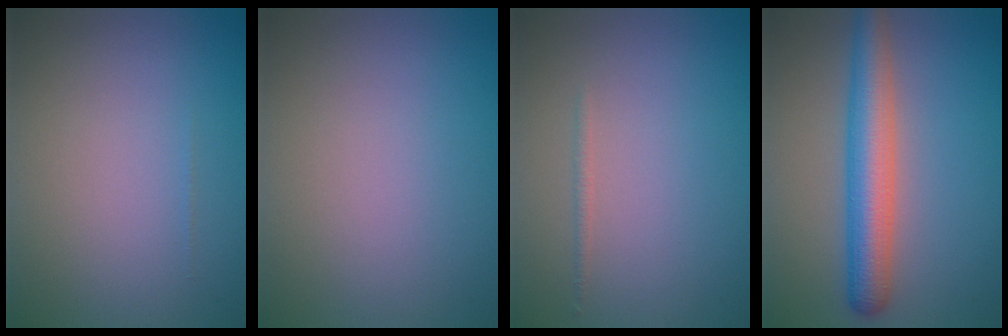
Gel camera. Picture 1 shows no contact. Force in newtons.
{"total": 0.0}
{"total": 0.6, "press": 0.6, "slide": 0.0}
{"total": 5.5, "press": 5.5, "slide": 0.3}